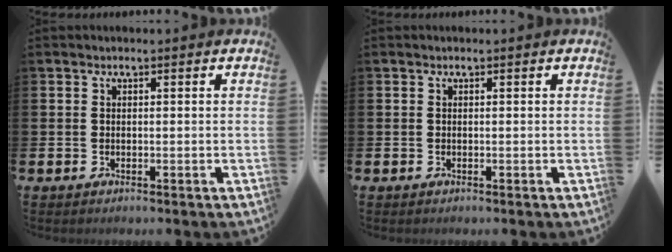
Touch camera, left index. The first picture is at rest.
{"total": 0.0}